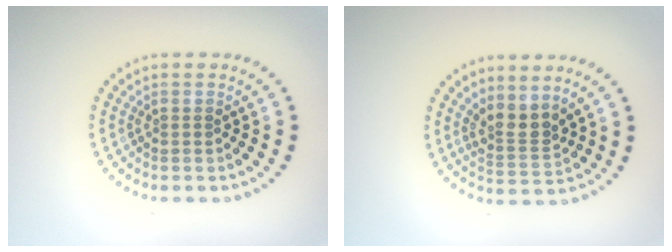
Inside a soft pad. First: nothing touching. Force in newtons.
{"total": 2.6, "press": 1.9, "slide": 1.8}